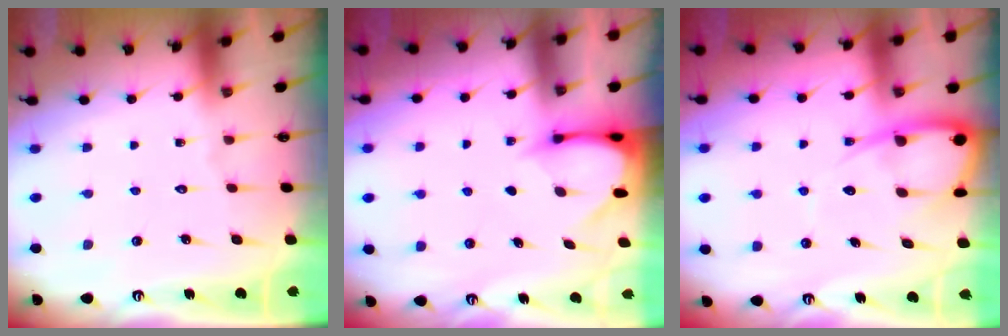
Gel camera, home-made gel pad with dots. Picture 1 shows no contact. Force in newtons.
{"total": 3.4, "press": 3.4, "slide": 0.3}
{"total": 8.1, "press": 8.1, "slide": 0.9}